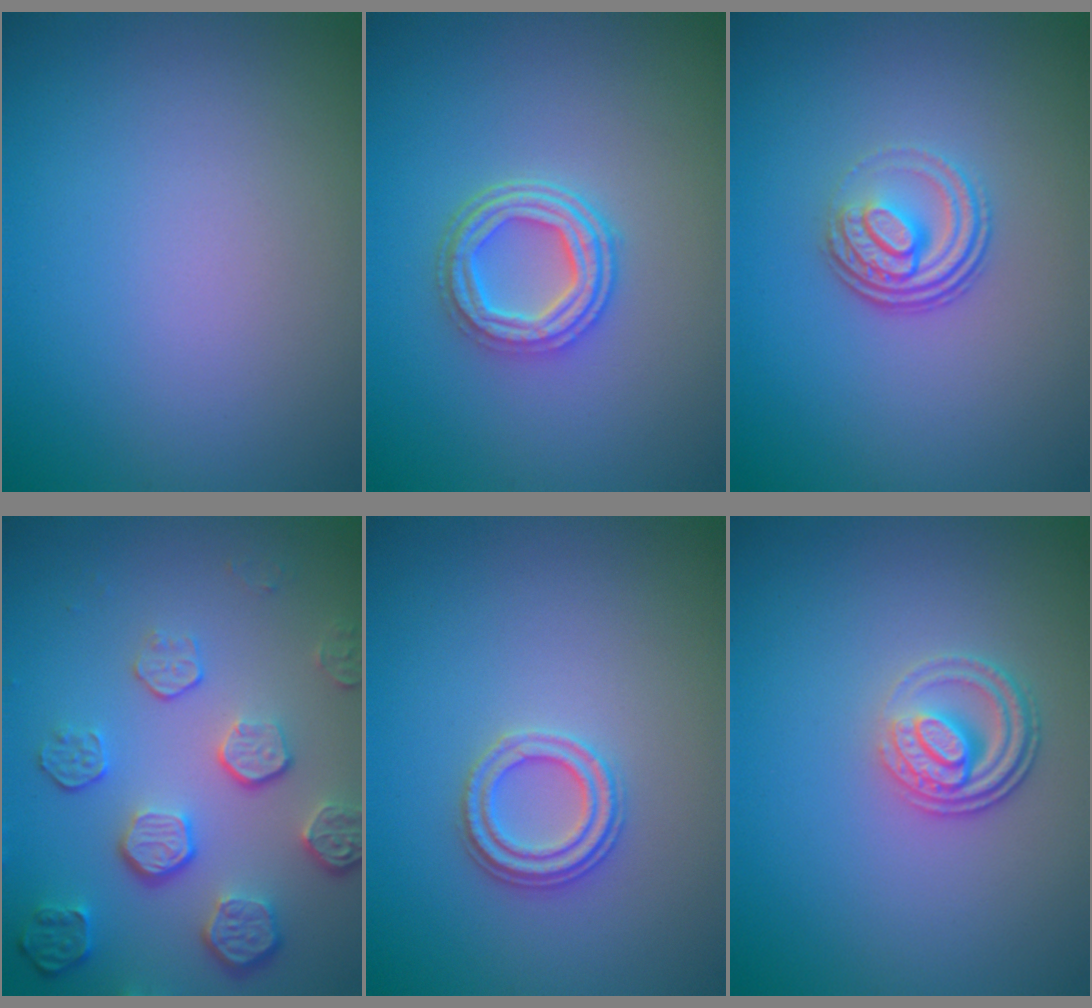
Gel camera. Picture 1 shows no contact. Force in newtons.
{"total": 4.2, "press": 3.2, "slide": 2.7}
{"total": 3.5, "press": 2.5, "slide": 2.5}
{"total": 5.6, "press": 3.9, "slide": 4.0}
{"total": 2.4, "press": 2.3, "slide": 0.6}
{"total": 3.0, "press": 2.4, "slide": 1.8}